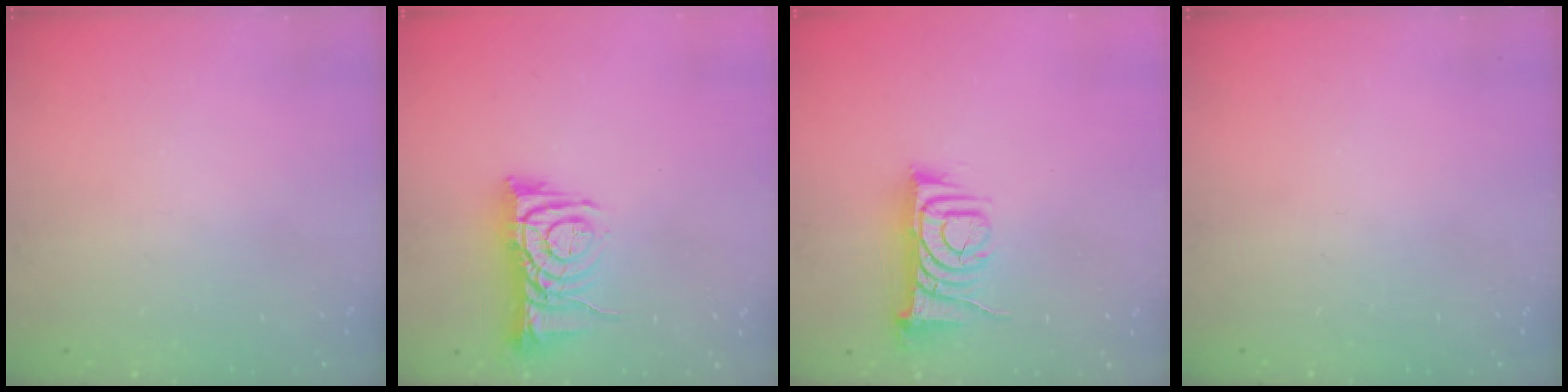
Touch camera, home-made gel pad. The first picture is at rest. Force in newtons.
{"total": 7.9, "press": 7.9, "slide": 1.0}
{"total": 8.1, "press": 8.1, "slide": 0.6}
{"total": 0.0}